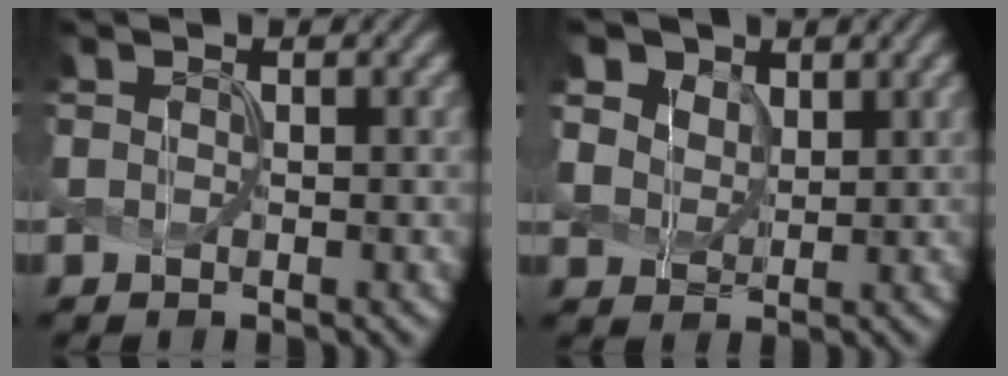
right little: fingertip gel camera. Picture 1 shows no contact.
{"total": 6.0, "force": [4.1, 3.7, 2.4], "torque": [-0.088, 0.001, 0.074]}